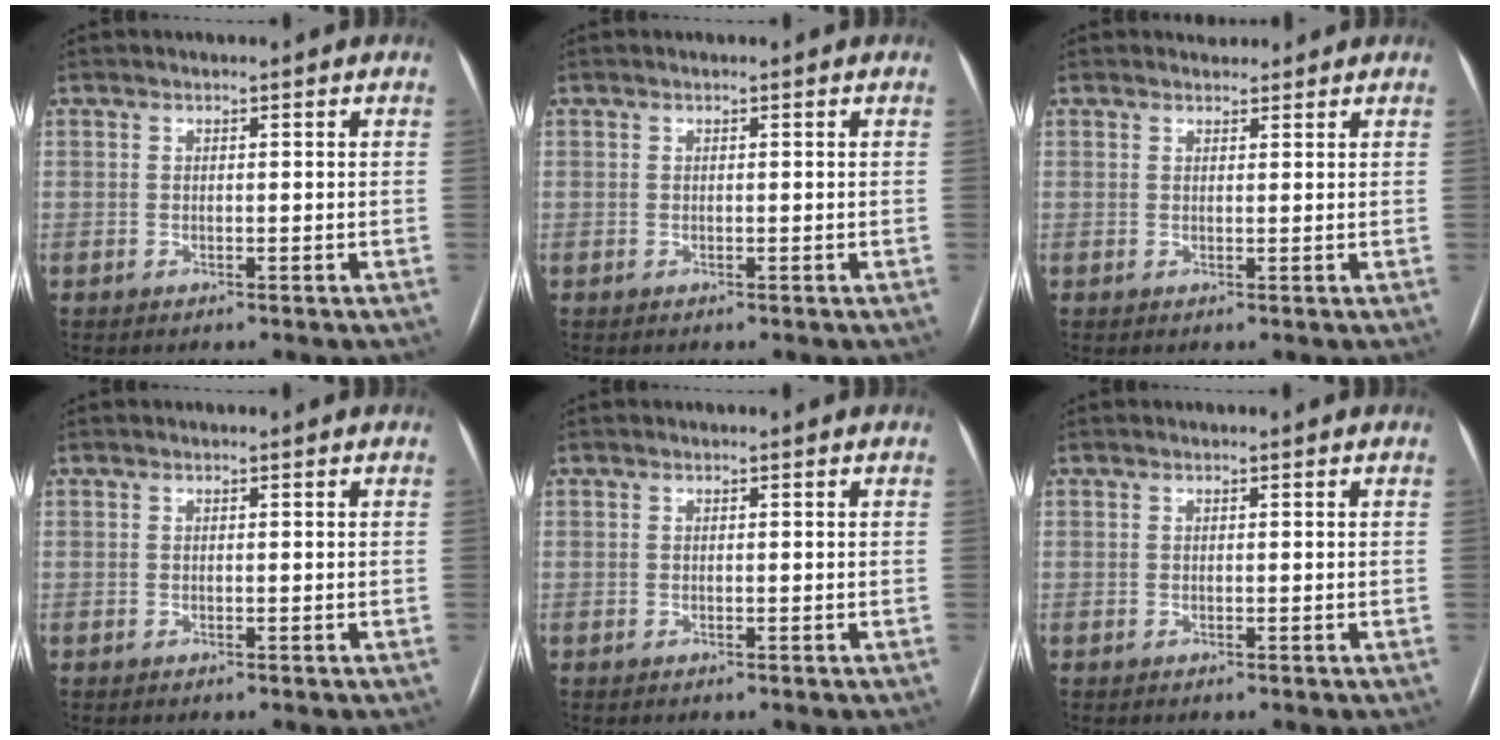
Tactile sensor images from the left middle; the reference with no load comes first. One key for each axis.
{"total": 0.0}
{"total": 1.7, "fx": 1.5, "fy": 0.8, "fz": 0.0, "tx": 0.000, "ty": 0.010, "tz": 0.021}
{"total": 0.0}
{"total": 0.0}
{"total": 0.0}